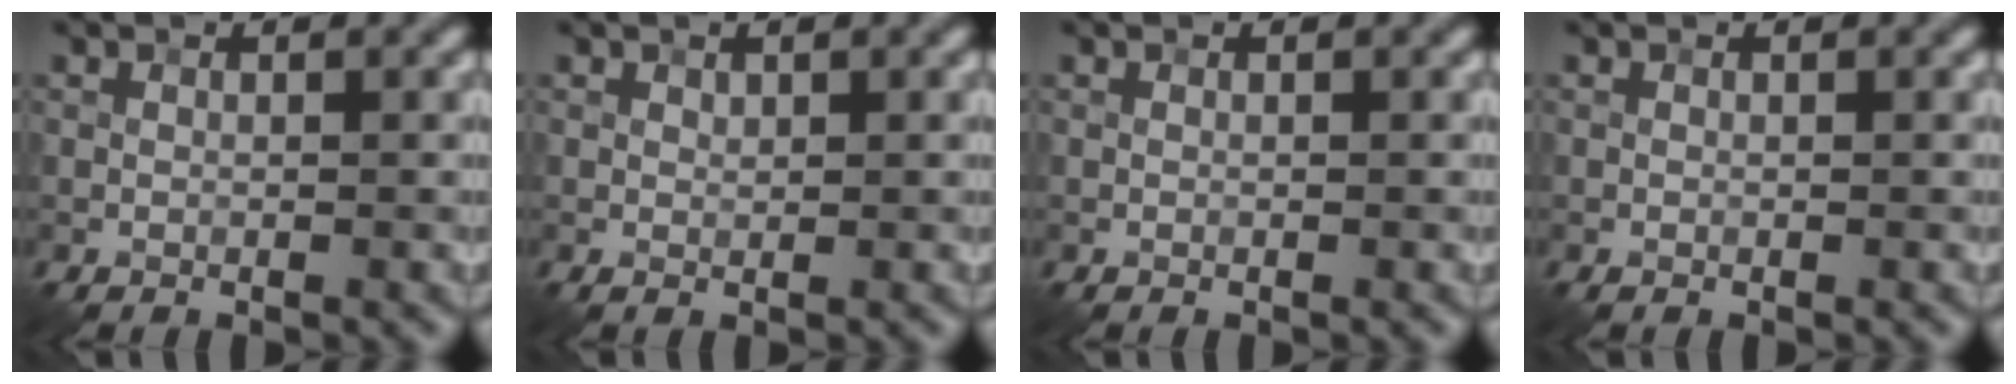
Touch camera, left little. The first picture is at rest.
{"total": 0.5, "force": [0.3, 0.3, 0.2], "torque": [-0.002, -0.002, 0.007]}
{"total": 0.0}
{"total": 0.0}